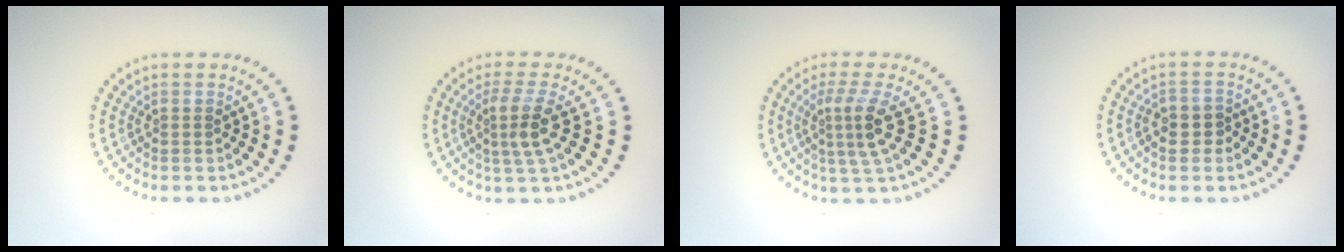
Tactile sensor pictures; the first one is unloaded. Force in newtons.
{"total": 2.9, "press": 2.4, "slide": 1.6}
{"total": 3.5, "press": 2.4, "slide": 2.5}
{"total": 2.3, "press": 2.2, "slide": 0.8}